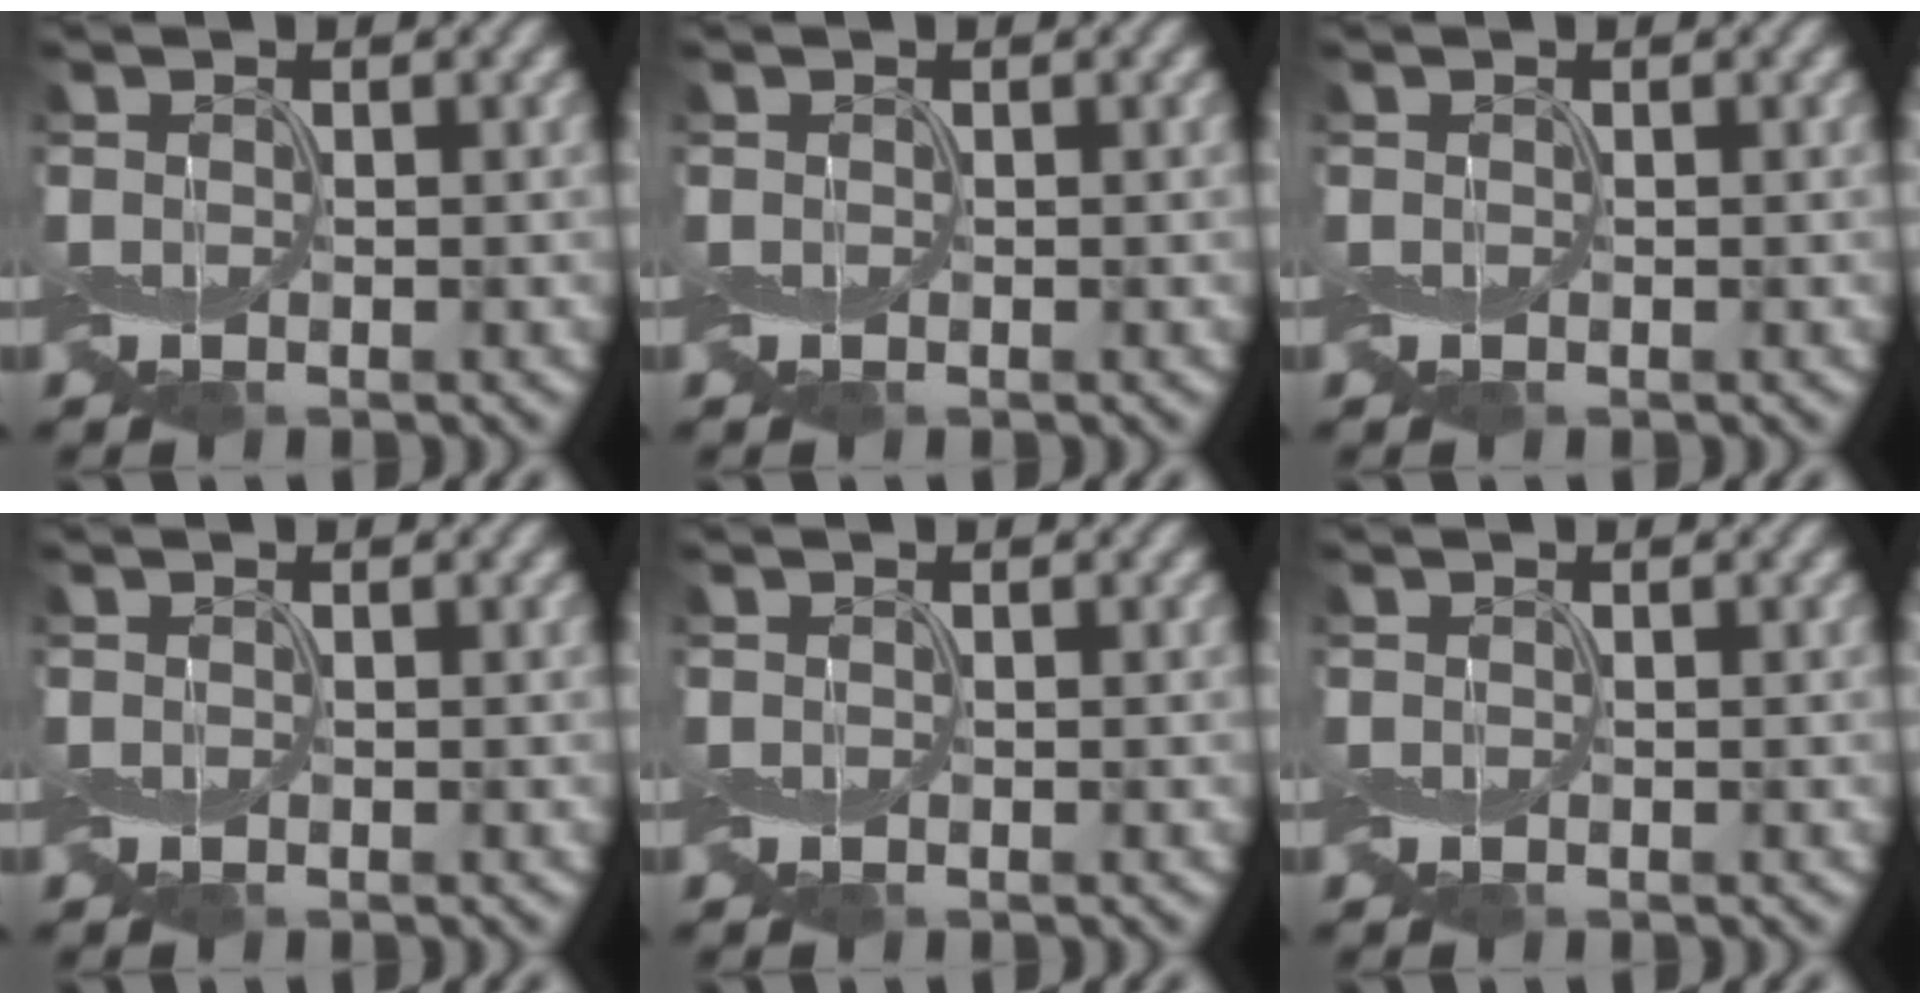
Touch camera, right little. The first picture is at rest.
{"total": 0.0}
{"total": 0.0}
{"total": 0.0}
{"total": 0.0}
{"total": 0.0}